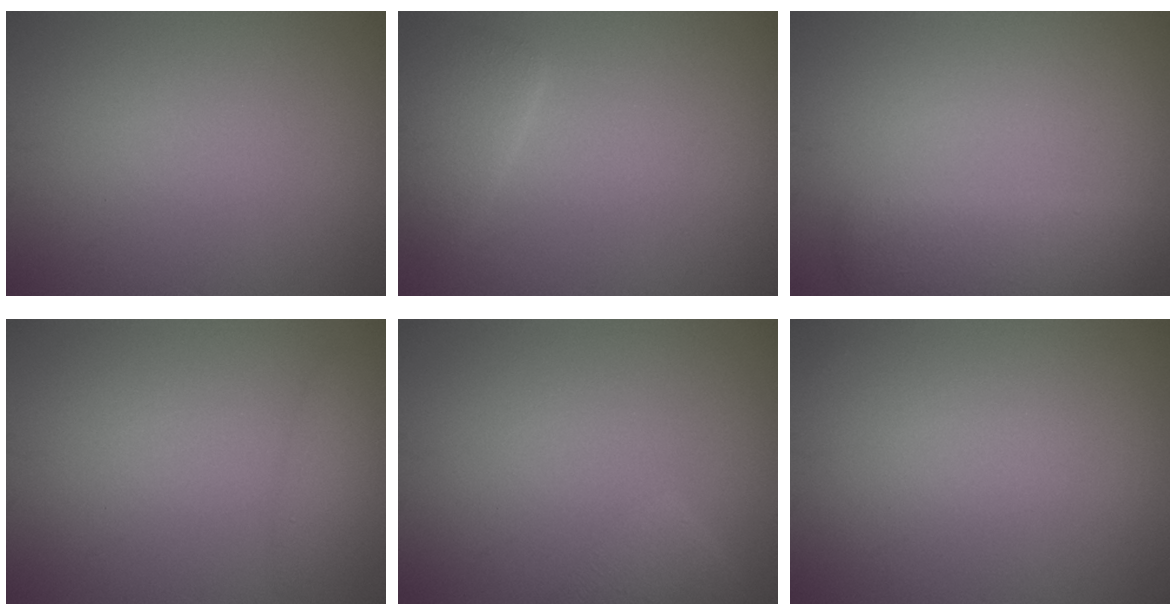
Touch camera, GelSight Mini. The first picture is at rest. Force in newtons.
{"total": 2.2, "press": 2.1, "slide": 0.3}
{"total": 3.9, "press": 3.9, "slide": 0.3}
{"total": 1.5, "press": 1.5, "slide": 0.0}
{"total": 2.0, "press": 1.9, "slide": 0.0}
{"total": 0.0}